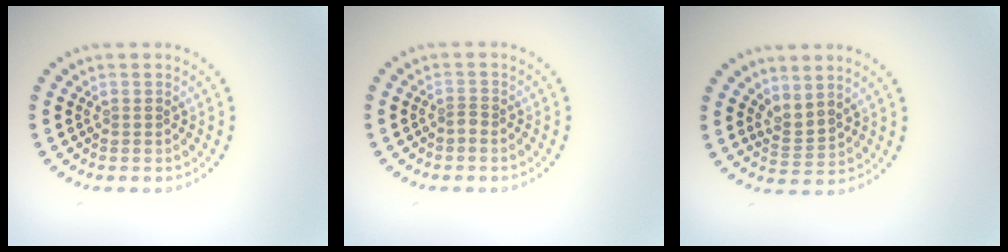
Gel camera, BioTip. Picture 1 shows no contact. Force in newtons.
{"total": 0.8, "press": 0.4, "slide": 0.6}
{"total": 2.1, "press": 1.4, "slide": 1.6}